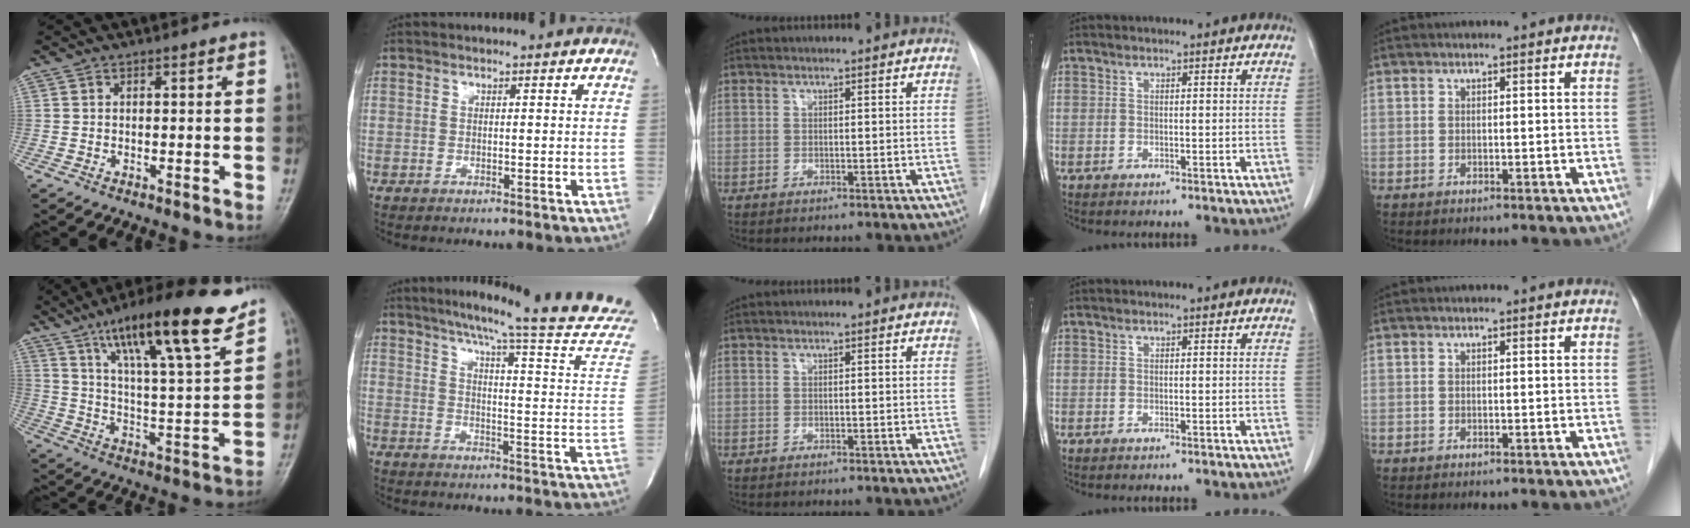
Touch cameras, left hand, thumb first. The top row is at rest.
{"thumb": {"total": 20.6, "force": [13.9, 3.4, 14.9], "torque": [-0.218, -0.057, 0.229]}, "index": {"total": 24.6, "force": [21.8, -1.3, 11.4], "torque": [-0.166, -0.090, 0.265]}}